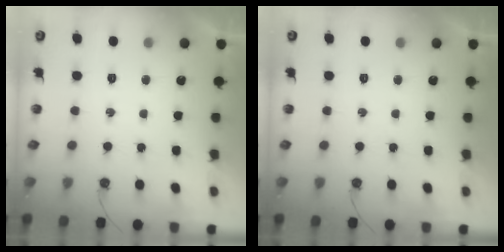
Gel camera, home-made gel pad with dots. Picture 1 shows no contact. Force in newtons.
{"total": 0.0}